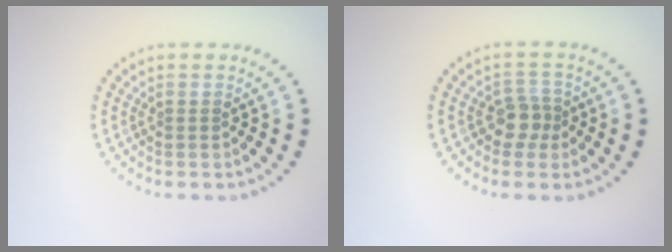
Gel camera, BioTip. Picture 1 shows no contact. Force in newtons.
{"total": 2.0, "press": 1.7, "slide": 1.1}